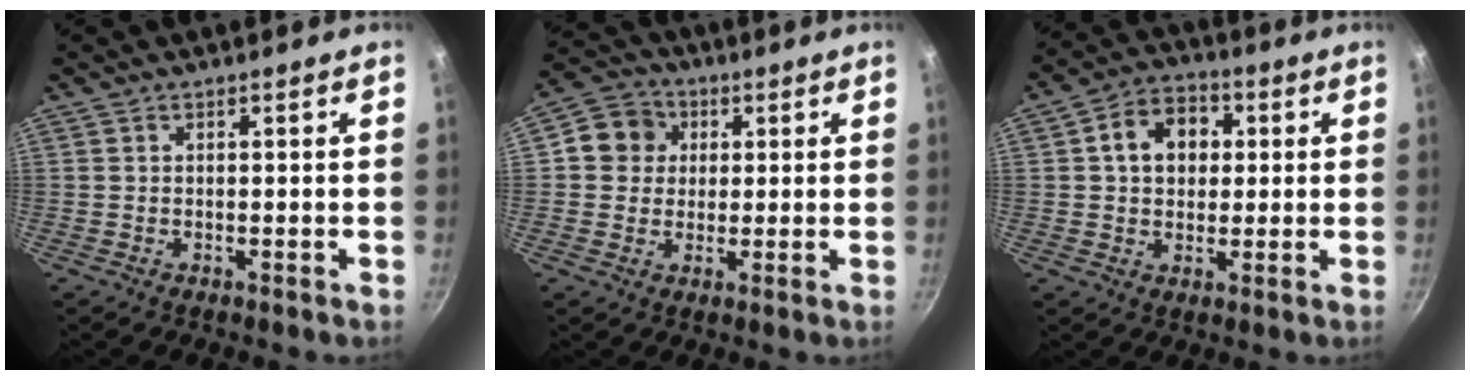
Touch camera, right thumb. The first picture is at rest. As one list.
[{"total": 7.8, "force": [1.7, 7.1, 2.7], "torque": [-0.010, 0.011, 0.012]}, {"total": 9.6, "force": [1.9, 7.4, 5.8], "torque": [-0.060, 0.014, 0.019]}]